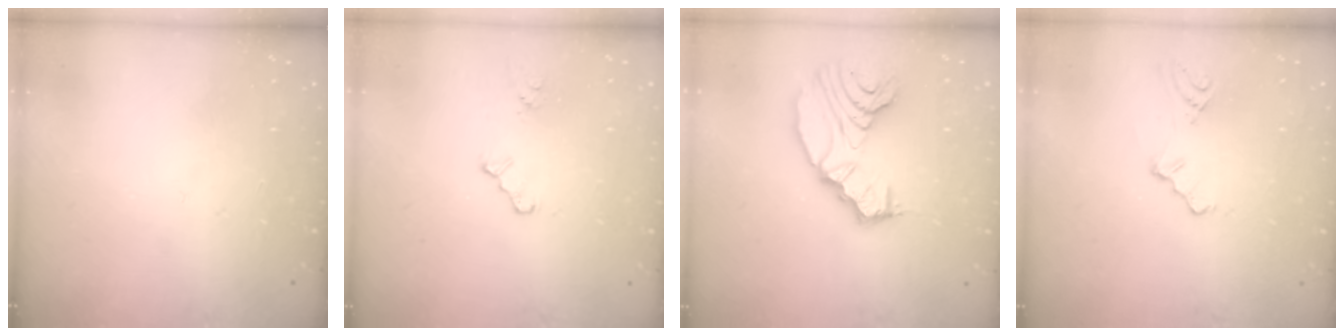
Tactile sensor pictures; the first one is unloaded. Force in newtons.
{"total": 2.3, "press": 2.3, "slide": 0.3}
{"total": 14.4, "press": 13.7, "slide": 4.6}
{"total": 3.0, "press": 2.9, "slide": 0.6}